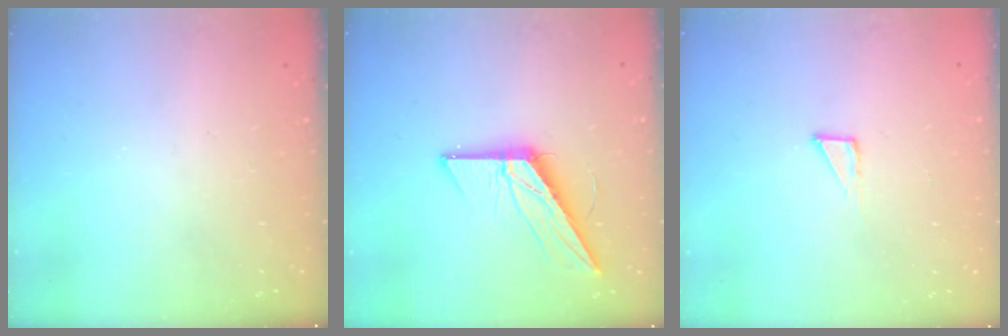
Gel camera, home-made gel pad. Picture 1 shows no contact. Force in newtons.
{"total": 13.9, "press": 13.9, "slide": 0.5}
{"total": 2.8, "press": 2.8, "slide": 0.2}